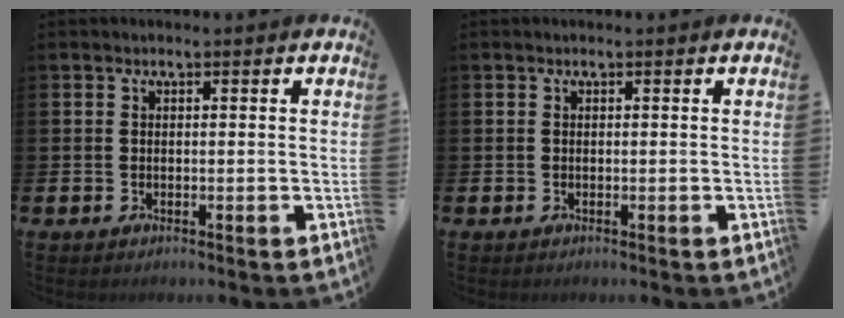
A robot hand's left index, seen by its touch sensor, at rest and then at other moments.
{"total": 0.0}